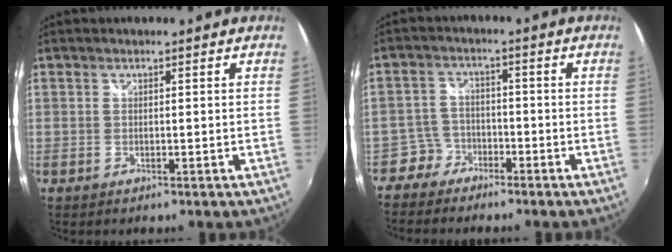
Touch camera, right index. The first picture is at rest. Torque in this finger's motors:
{"motor_torque": [0.05, -0.02, 0.03, -0.02]}